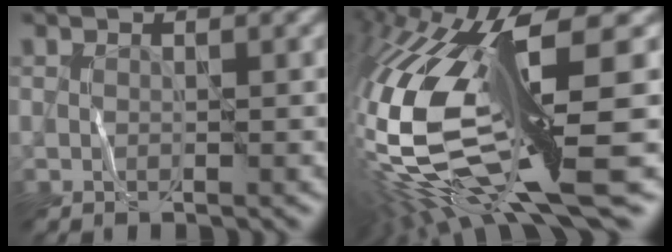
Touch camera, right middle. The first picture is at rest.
{"total": 16.8, "force": [-2.9, 4.4, 16.0], "torque": [-0.336, -0.018, -0.027]}